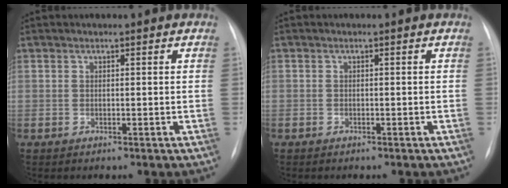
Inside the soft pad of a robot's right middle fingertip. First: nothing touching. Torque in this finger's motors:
{"motor_torque": [0.89, -0.87, -0.71, -0.21]}